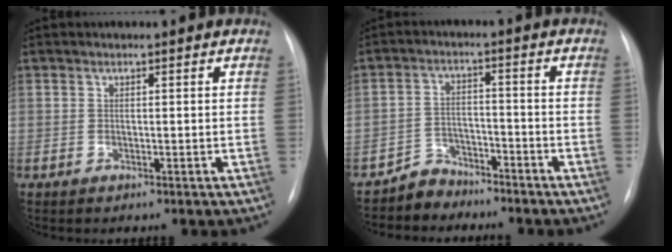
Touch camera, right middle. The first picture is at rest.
{"total": 4.5, "force": [-4.0, 2.0, -0.8], "torque": [0.017, 0.006, -0.075]}